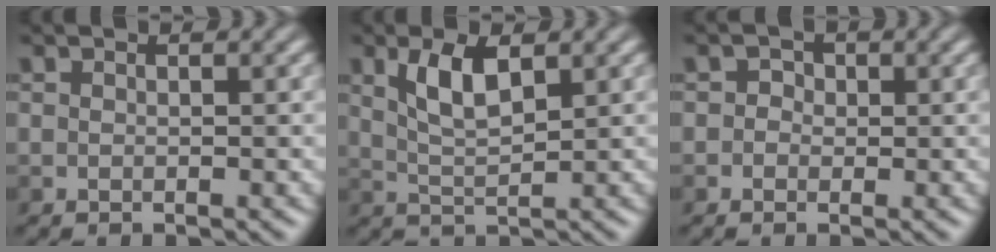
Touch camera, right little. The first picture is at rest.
{"total": 3.5, "force": [1.5, 1.4, 2.9], "torque": [-0.063, 0.001, 0.031]}
{"total": 1.3, "force": [0.1, 1.2, 0.4], "torque": [0.008, 0.004, -0.012]}